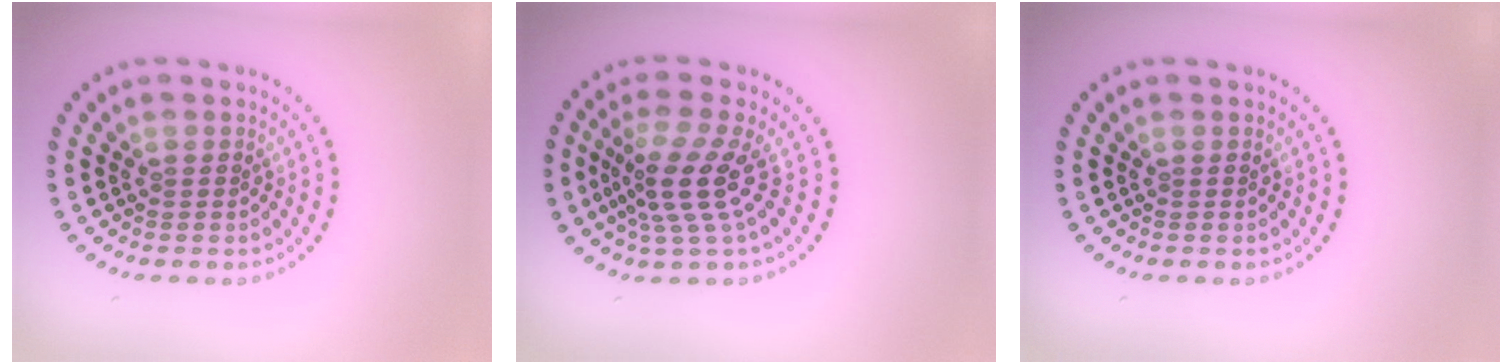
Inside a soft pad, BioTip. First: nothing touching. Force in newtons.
{"total": 3.9, "press": 2.7, "slide": 2.9}
{"total": 0.0}